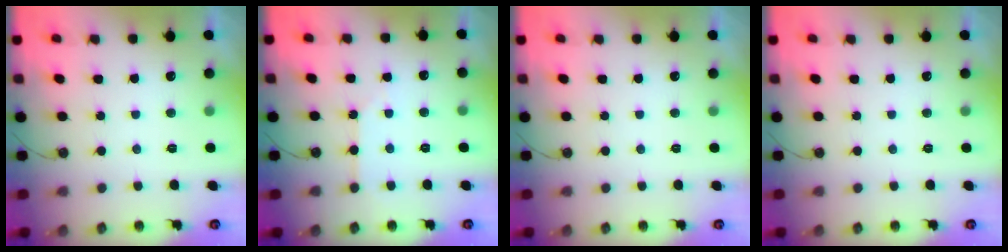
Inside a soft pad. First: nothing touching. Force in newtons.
{"total": 2.5, "press": 2.4, "slide": 0.4}
{"total": 0.0}
{"total": 0.0}